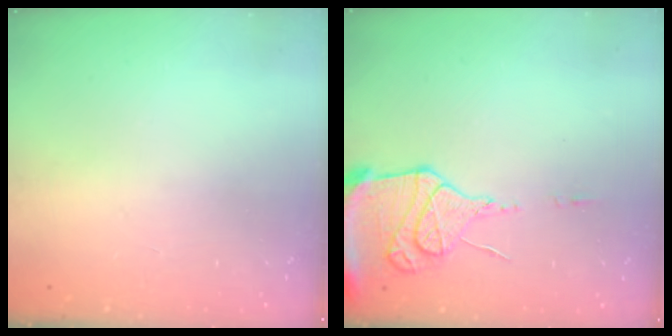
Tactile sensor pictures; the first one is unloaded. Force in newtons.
{"total": 15.9, "press": 15.8, "slide": 1.9}